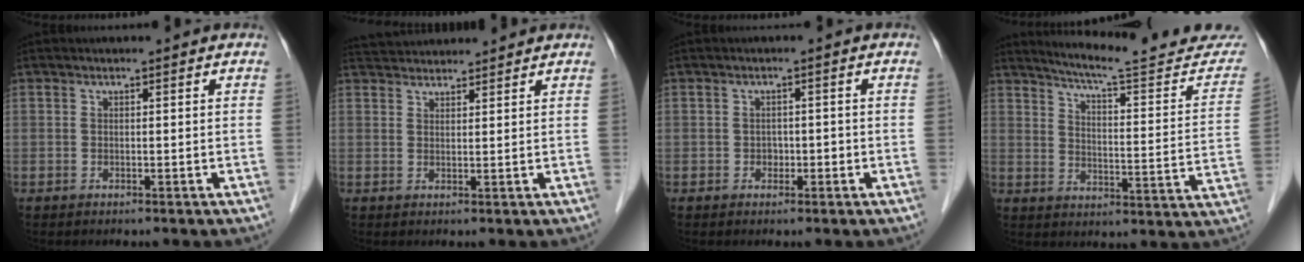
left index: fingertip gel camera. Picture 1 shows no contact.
{"total": 6.6, "force": [6.4, 0.8, 1.4], "torque": [-0.027, 0.040, 0.103]}
{"total": 1.3, "force": [-0.4, 1.1, 0.6], "torque": [-0.008, 0.005, -0.004]}
{"total": 20.8, "force": [19.3, 1.5, 7.6], "torque": [-0.099, -0.065, 0.243]}